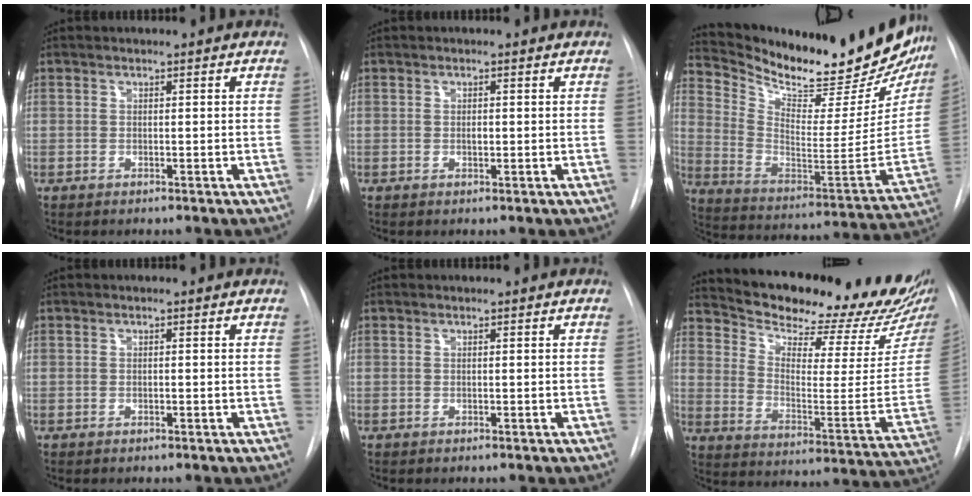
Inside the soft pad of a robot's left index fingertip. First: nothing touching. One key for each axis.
{"total": 0.8, "fx": -0.4, "fy": 0.4, "fz": 0.6, "tx": -0.008, "ty": -0.004, "tz": -0.009}
{"total": 29.1, "fx": 25.5, "fy": 6.6, "fz": 12.3, "tx": -0.198, "ty": -0.089, "tz": 0.347}
{"total": 0.6, "fx": -0.5, "fy": 0.1, "fz": 0.2, "tx": -0.002, "ty": -0.004, "tz": -0.011}
{"total": 0.0}
{"total": 23.6, "fx": 21.1, "fy": 3.0, "fz": 10.2, "tx": -0.161, "ty": -0.087, "tz": 0.280}